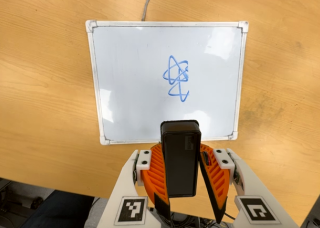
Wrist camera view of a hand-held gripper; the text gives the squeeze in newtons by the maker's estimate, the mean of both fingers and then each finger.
{"total": 8.0, "left": 8.6, "right": 7.5}